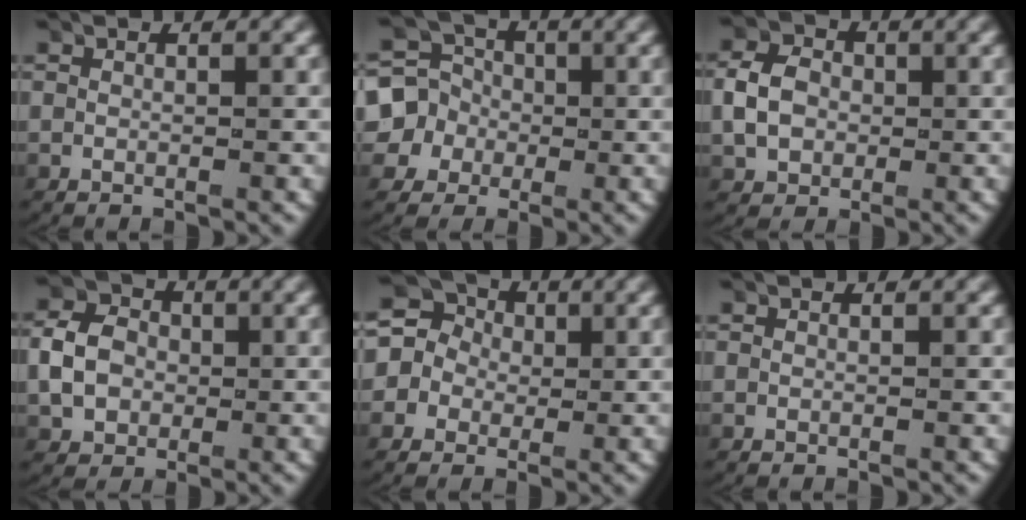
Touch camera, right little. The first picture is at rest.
{"total": 8.5, "force": [-0.9, 8.0, 2.9], "torque": [-0.078, -0.022, -0.019]}
{"total": 3.8, "force": [-0.1, 3.1, 2.2], "torque": [-0.044, 0.007, -0.002]}
{"total": 4.3, "force": [-0.2, 3.6, 2.4], "torque": [-0.046, 0.006, -0.005]}
{"total": 10.0, "force": [2.0, 9.0, 3.9], "torque": [-0.096, 0.007, 0.008]}
{"total": 0.0}